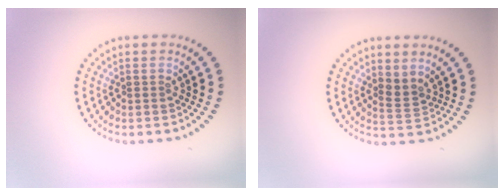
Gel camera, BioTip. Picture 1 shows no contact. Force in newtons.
{"total": 1.8, "press": 1.3, "slide": 1.3}